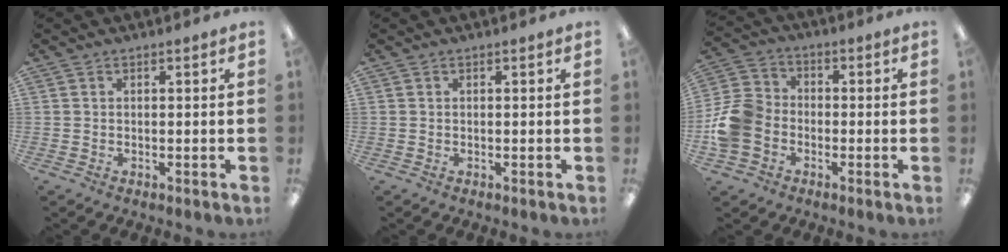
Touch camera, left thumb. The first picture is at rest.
{"total": 0.0}
{"total": 11.2, "force": [-3.8, 8.9, 5.6], "torque": [-0.124, 0.045, -0.066]}